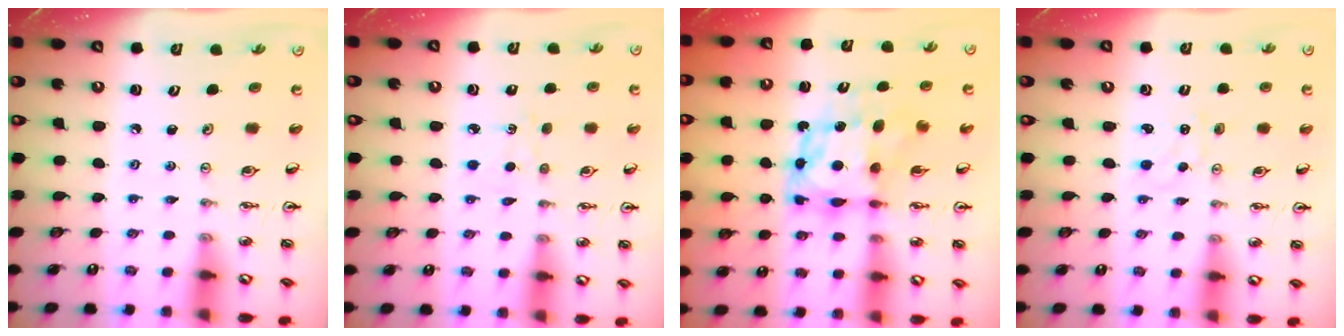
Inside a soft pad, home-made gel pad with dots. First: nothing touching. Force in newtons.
{"total": 3.5, "press": 3.5, "slide": 0.4}
{"total": 8.2, "press": 8.1, "slide": 0.7}
{"total": 0.5, "press": 0.5, "slide": 0.1}